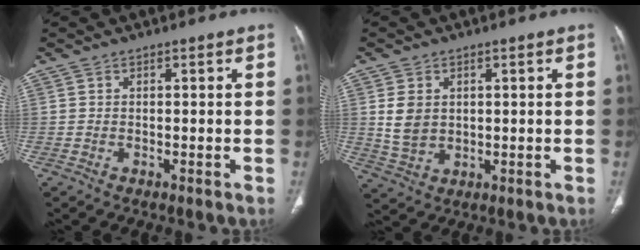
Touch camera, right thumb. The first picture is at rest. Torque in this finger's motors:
{"motor_torque": [1.06, 0.98, 0.91, -0.11, 0.25]}